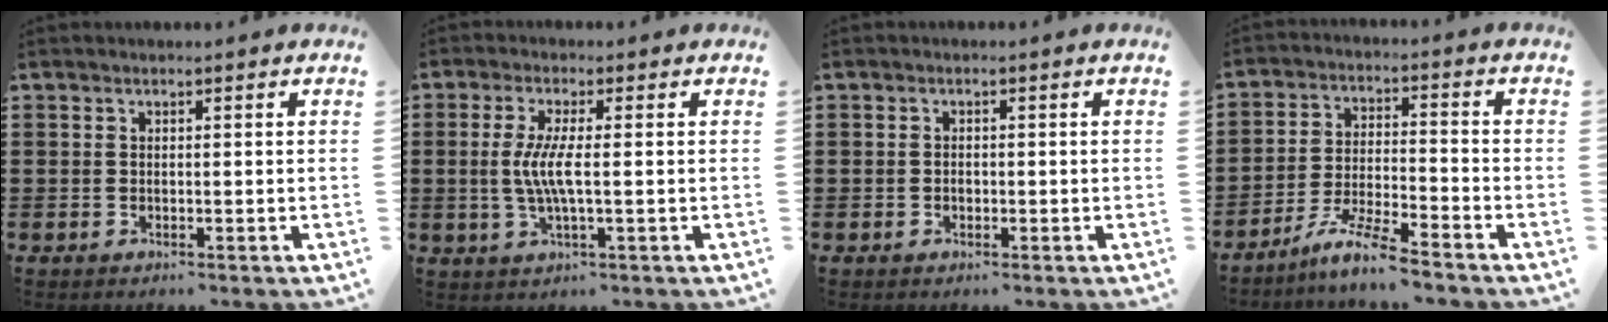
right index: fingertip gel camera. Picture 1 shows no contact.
{"total": 5.1, "force": [-0.2, 0.4, 5.1], "torque": [-0.114, -0.012, -0.014]}
{"total": 0.9, "force": [-0.3, 0.6, 0.6], "torque": [-0.014, 0.001, -0.005]}
{"total": 7.2, "force": [-6.3, -0.3, 3.5], "torque": [-0.077, -0.010, -0.122]}